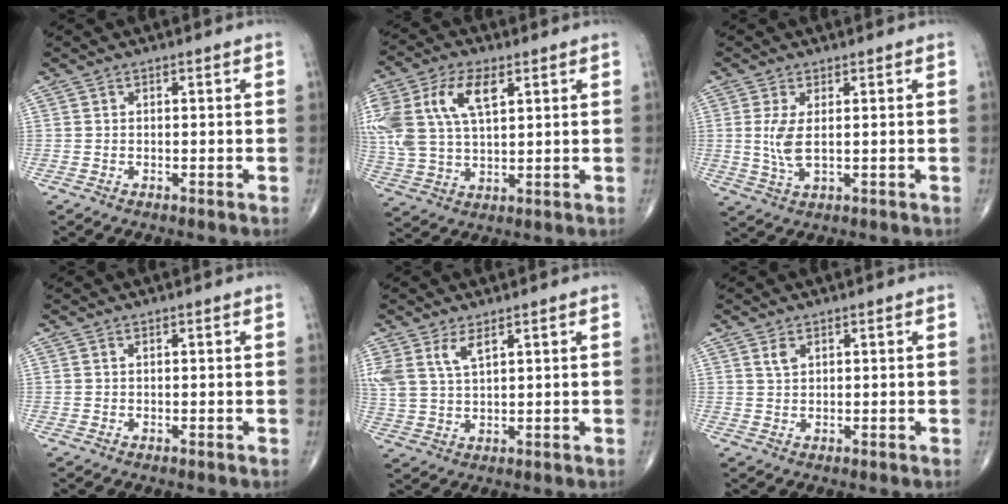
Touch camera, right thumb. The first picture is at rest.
{"total": 16.6, "force": [5.8, 8.9, 12.8], "torque": [-0.295, 0.005, 0.113]}
{"total": 4.8, "force": [0.5, 1.8, 4.4], "torque": [-0.104, -0.011, 0.015]}
{"total": 0.0}
{"total": 6.6, "force": [3.6, 2.8, 4.8], "torque": [-0.109, -0.008, 0.080]}
{"total": 1.9, "force": [1.1, 1.1, 1.2], "torque": [-0.022, -0.002, 0.025]}